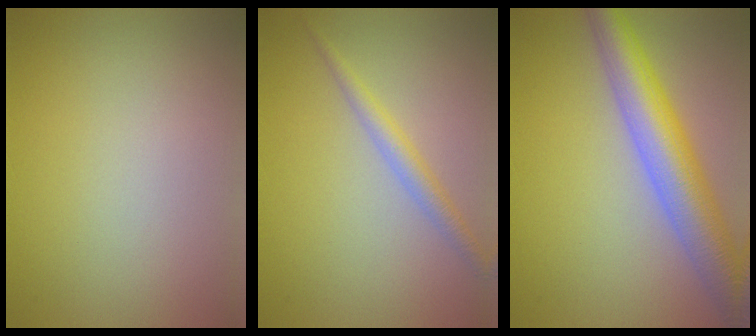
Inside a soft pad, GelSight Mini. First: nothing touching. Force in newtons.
{"total": 2.0, "press": 2.0, "slide": 0.1}
{"total": 7.7, "press": 7.7, "slide": 0.3}